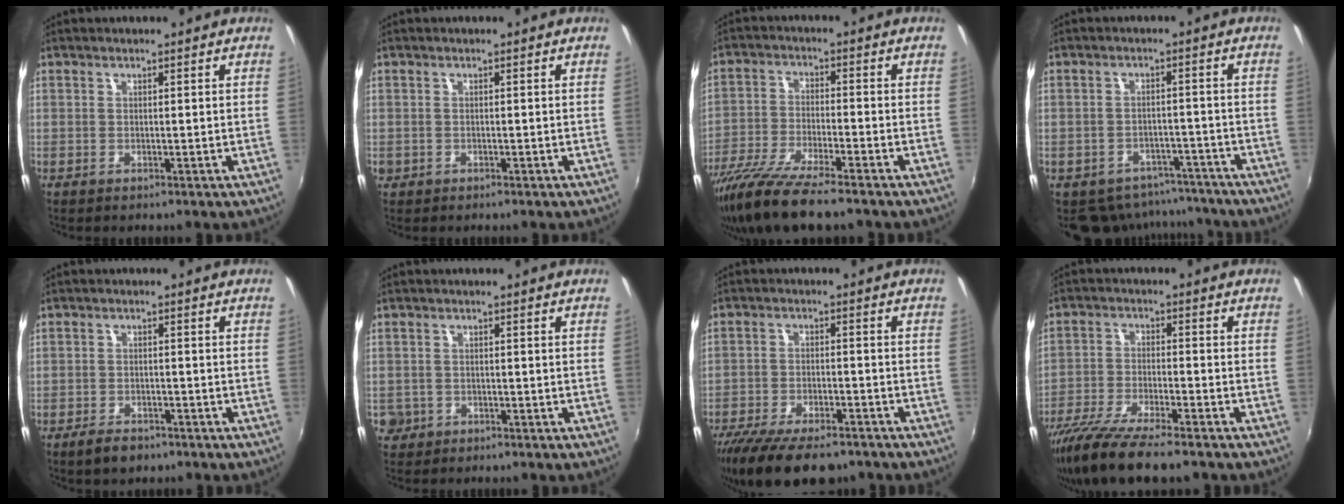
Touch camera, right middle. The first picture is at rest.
{"total": 1.2, "force": [-0.5, 1.1, 0.3], "torque": [-0.009, -0.003, -0.009]}
{"total": 12.6, "force": [-9.9, 1.7, 7.5], "torque": [-0.162, -0.035, -0.185]}
{"total": 10.0, "force": [-8.3, 5.2, 1.9], "torque": [-0.042, 0.012, -0.099]}
{"total": 4.1, "force": [-3.0, 2.1, 1.8], "torque": [-0.048, -0.002, -0.048]}
{"total": 4.0, "force": [-1.4, 3.6, 1.1], "torque": [-0.037, 0.001, -0.021]}
{"total": 15.6, "force": [-12.1, 5.2, 8.4], "torque": [-0.177, -0.040, -0.194]}
{"total": 13.8, "force": [-11.1, 2.2, 7.9], "torque": [-0.172, -0.040, -0.199]}